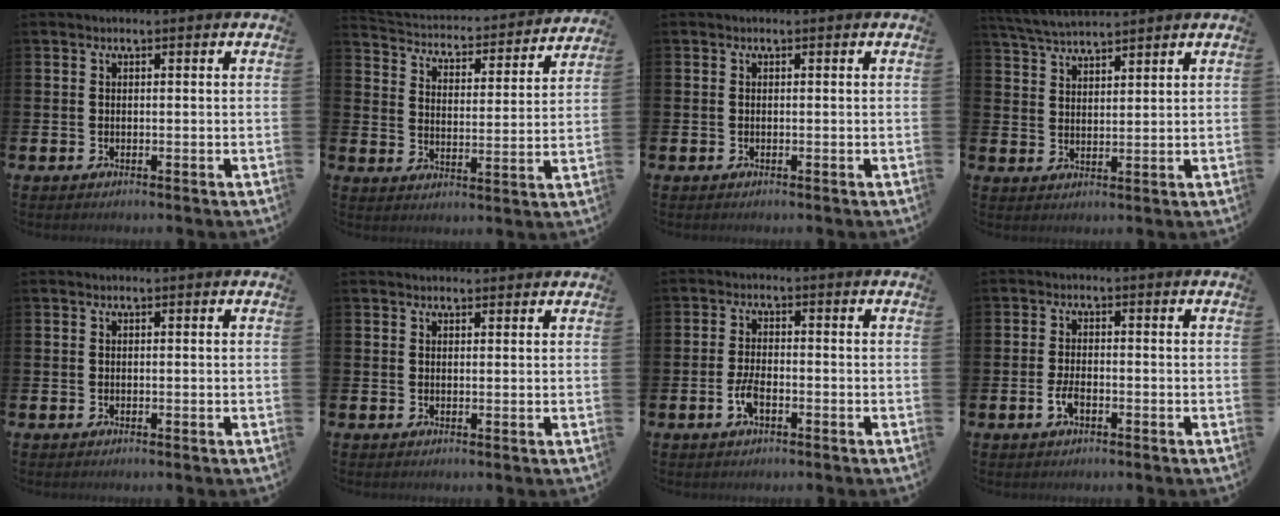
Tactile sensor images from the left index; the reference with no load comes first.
{"total": 3.5, "force": [3.3, 1.3, 0.3], "torque": [-0.032, -0.039, 0.046]}
{"total": 0.0}
{"total": 4.6, "force": [4.5, 0.3, 0.8], "torque": [-0.036, -0.018, 0.083]}
{"total": 0.0}
{"total": 1.4, "force": [1.3, 0.6, 0.2], "torque": [0.014, -0.003, 0.019]}
{"total": 3.5, "force": [-1.4, 1.5, 2.9], "torque": [-0.065, 0.001, -0.029]}
{"total": 2.6, "force": [-1.0, 1.2, 2.1], "torque": [-0.038, 0.004, -0.019]}